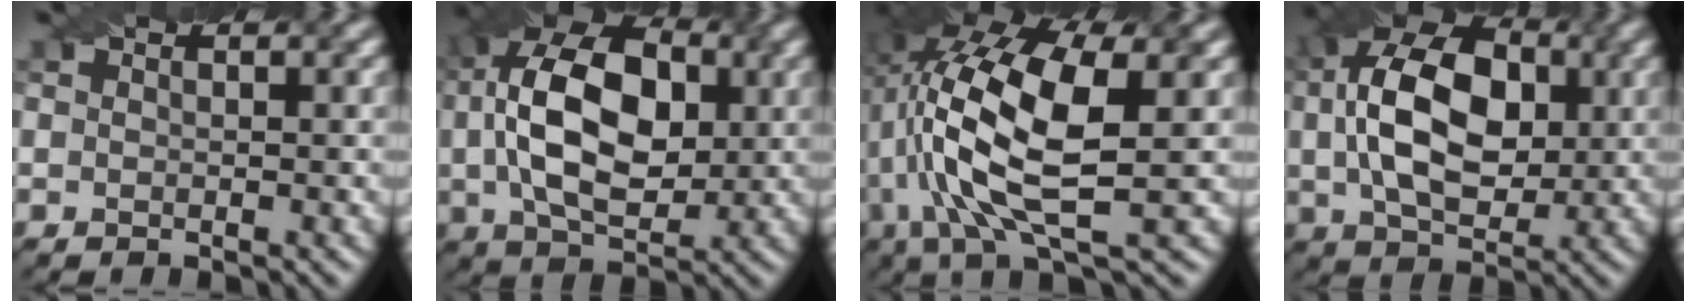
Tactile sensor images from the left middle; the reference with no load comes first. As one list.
[{"total": 12.7, "force": [1.4, 7.7, 10.0], "torque": [-0.193, 0.018, 0.023]}, {"total": 12.6, "force": [1.4, 5.0, 11.5], "torque": [-0.241, 0.005, 0.029]}, {"total": 11.7, "force": [1.5, 7.5, 8.9], "torque": [-0.174, 0.013, 0.025]}]